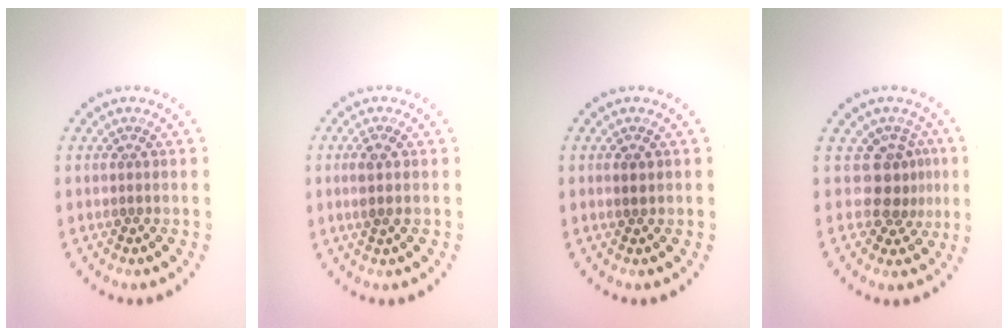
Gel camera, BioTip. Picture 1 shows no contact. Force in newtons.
{"total": 1.5, "press": 1.3, "slide": 0.8}
{"total": 0.8, "press": 0.7, "slide": 0.1}
{"total": 2.8, "press": 1.9, "slide": 2.1}